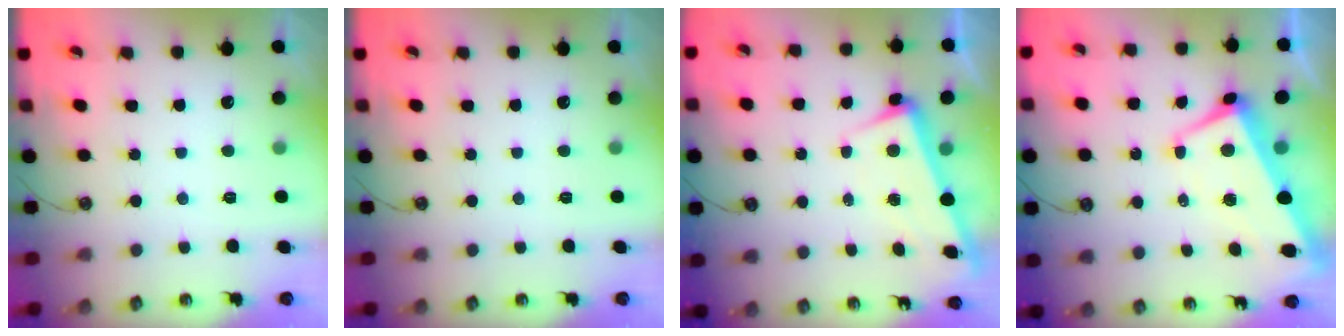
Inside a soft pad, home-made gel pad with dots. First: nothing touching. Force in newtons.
{"total": 0.0}
{"total": 3.1, "press": 3.0, "slide": 1.0}
{"total": 1.7, "press": 1.0, "slide": 1.3}